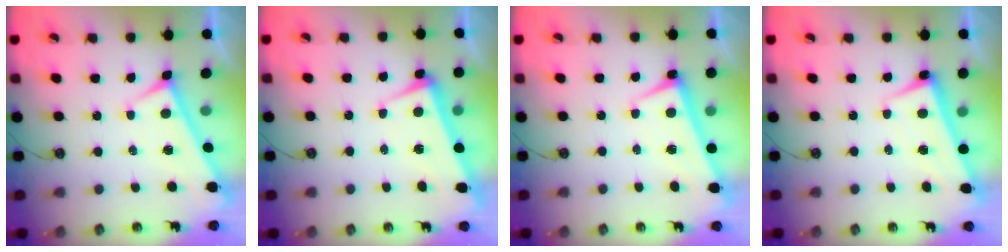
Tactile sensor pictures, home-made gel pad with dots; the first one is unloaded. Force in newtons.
{"total": 2.2, "press": 2.1, "slide": 0.9}
{"total": 1.0, "press": 0.8, "slide": 0.5}
{"total": 2.4, "press": 2.3, "slide": 0.7}